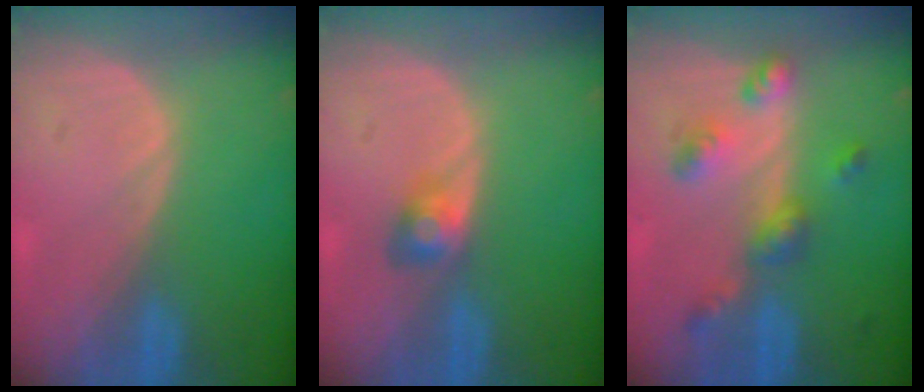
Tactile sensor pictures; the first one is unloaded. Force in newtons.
{"total": 2.7, "press": 2.7, "slide": 0.3}
{"total": 6.6, "press": 5.8, "slide": 3.2}